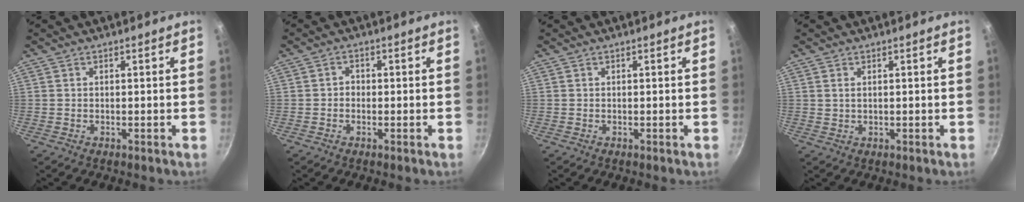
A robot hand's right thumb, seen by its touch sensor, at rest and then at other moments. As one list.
[{"total": 1.7, "force": [-0.3, 1.5, 0.8], "torque": [-0.010, 0.007, -0.009]}, {"total": 0.0}, {"total": 1.3, "force": [0.5, 0.8, 0.8], "torque": [-0.015, 0.001, 0.009]}]